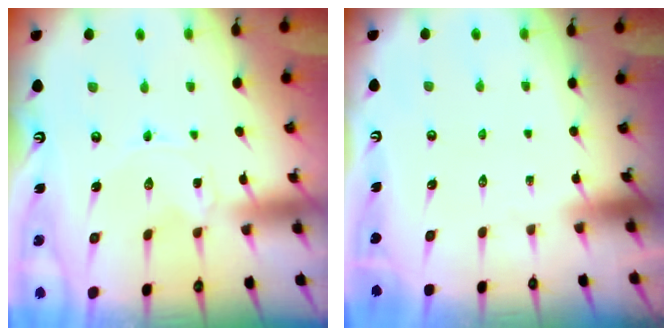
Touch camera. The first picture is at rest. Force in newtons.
{"total": 0.0}